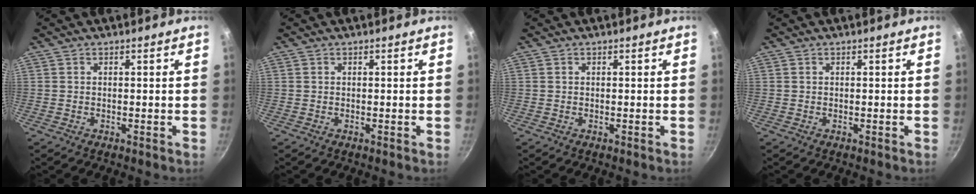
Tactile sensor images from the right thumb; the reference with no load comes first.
{"total": 0.0}
{"total": 0.0}
{"total": 0.0}